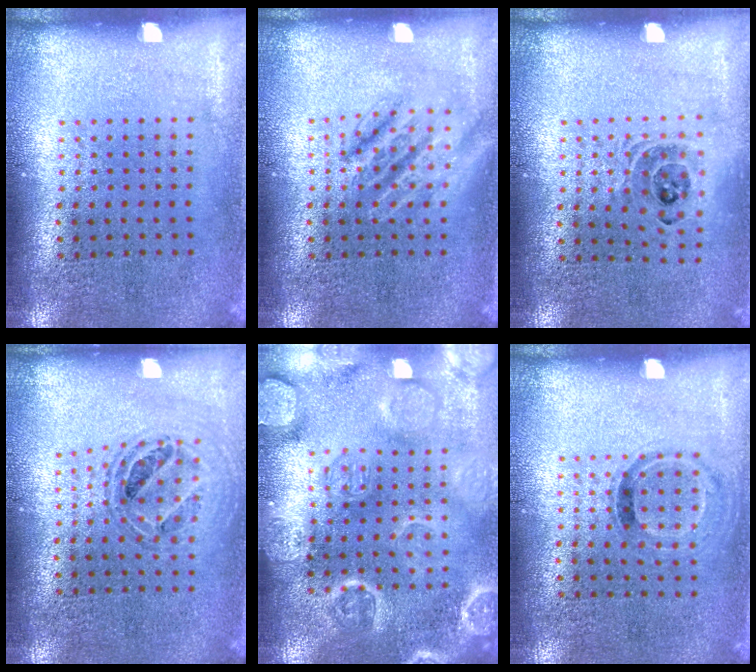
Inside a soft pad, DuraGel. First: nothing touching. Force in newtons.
{"total": 2.7, "press": 2.6, "slide": 0.4}
{"total": 1.1, "press": 1.0, "slide": 0.4}
{"total": 0.7, "press": 0.6, "slide": 0.2}
{"total": 3.6, "press": 3.6, "slide": 0.5}
{"total": 0.9, "press": 0.7, "slide": 0.6}